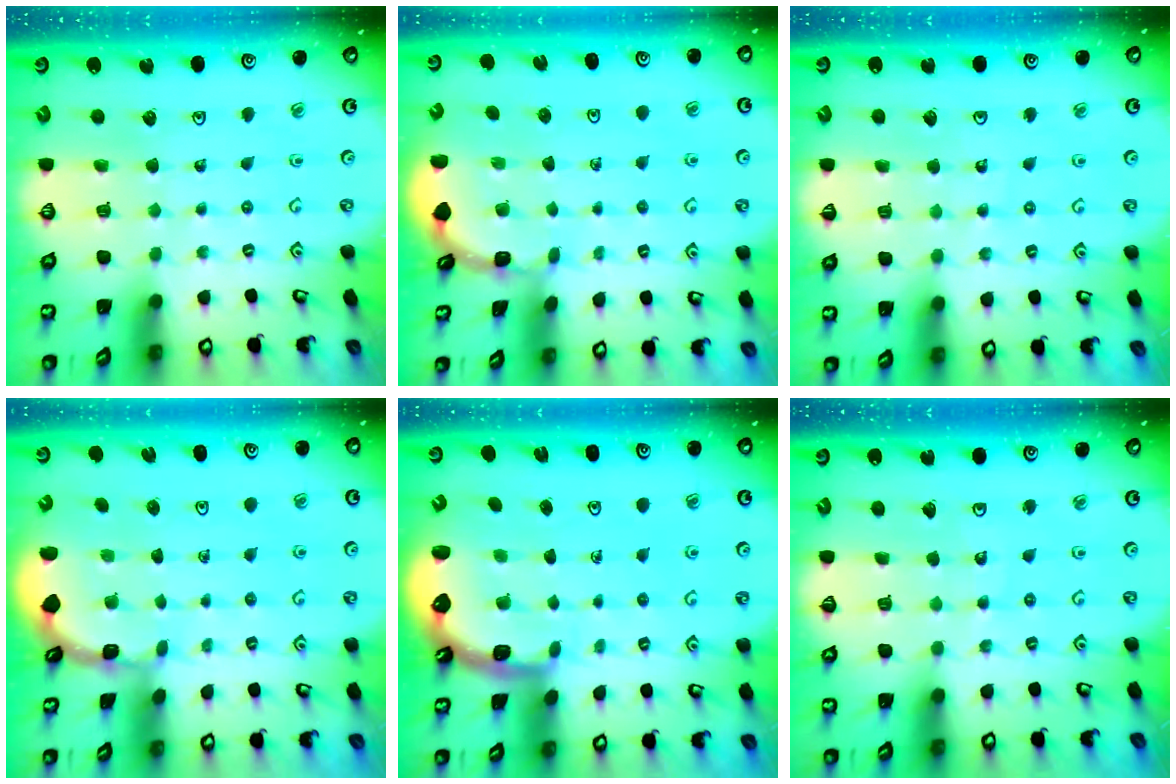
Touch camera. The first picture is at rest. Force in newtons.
{"total": 1.3, "press": 1.3, "slide": 0.1}
{"total": 2.7, "press": 2.7, "slide": 0.3}
{"total": 1.5, "press": 1.5, "slide": 0.1}
{"total": 1.4, "press": 1.4, "slide": 0.1}
{"total": 4.1, "press": 4.1, "slide": 0.4}